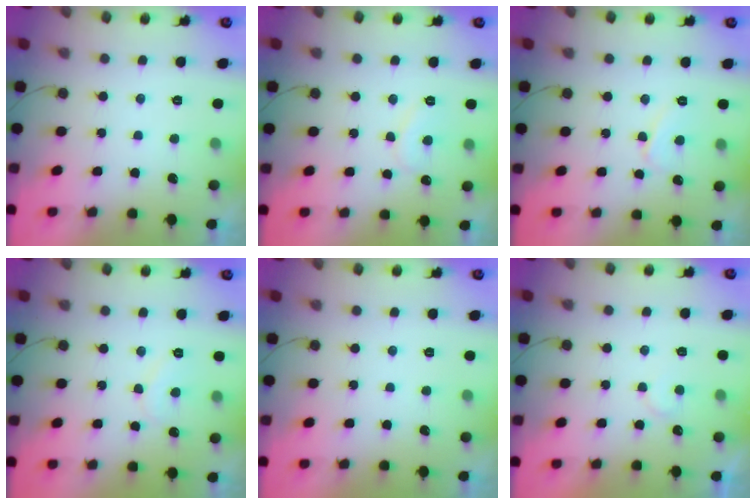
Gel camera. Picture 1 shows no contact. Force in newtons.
{"total": 7.1, "press": 7.0, "slide": 0.7}
{"total": 5.6, "press": 5.5, "slide": 0.8}
{"total": 6.8, "press": 6.8, "slide": 0.5}
{"total": 0.0}
{"total": 4.8, "press": 4.8, "slide": 0.3}